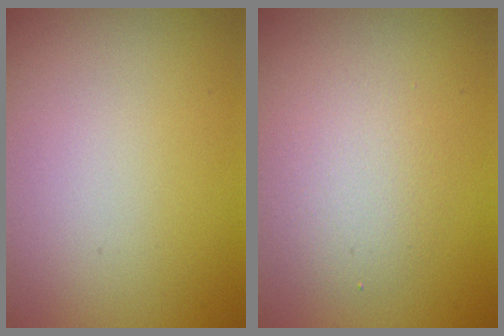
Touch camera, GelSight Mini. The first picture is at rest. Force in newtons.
{"total": 3.1, "press": 3.1, "slide": 0.2}